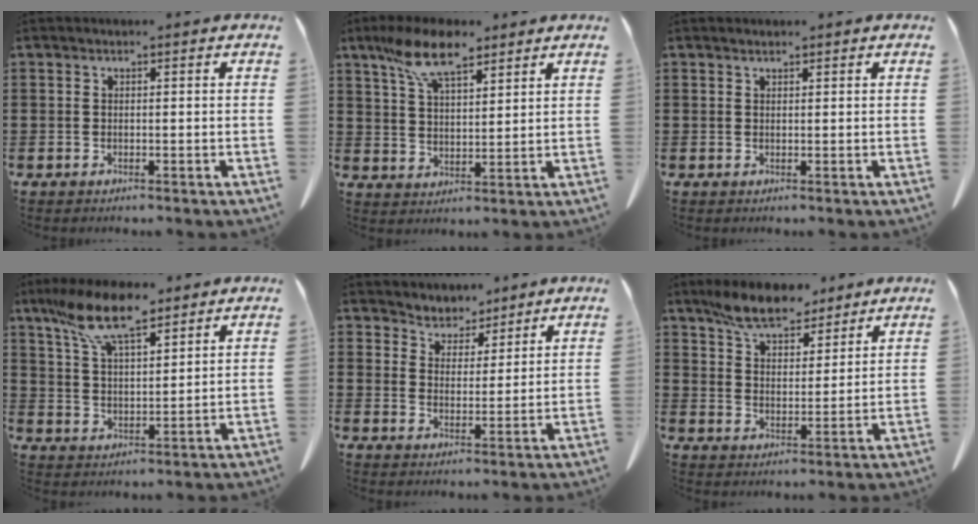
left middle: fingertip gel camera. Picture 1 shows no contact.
{"total": 10.0, "force": [7.0, 3.4, 6.2], "torque": [-0.139, -0.006, 0.131]}
{"total": 0.8, "force": [0.8, 0.1, 0.2], "torque": [-0.006, -0.002, 0.017]}
{"total": 11.3, "force": [8.3, 3.3, 6.9], "torque": [-0.153, -0.015, 0.155]}
{"total": 4.2, "force": [3.9, 1.4, -0.7], "torque": [-0.010, -0.023, 0.070]}
{"total": 7.9, "force": [6.9, 2.3, 3.0], "torque": [-0.083, -0.012, 0.130]}